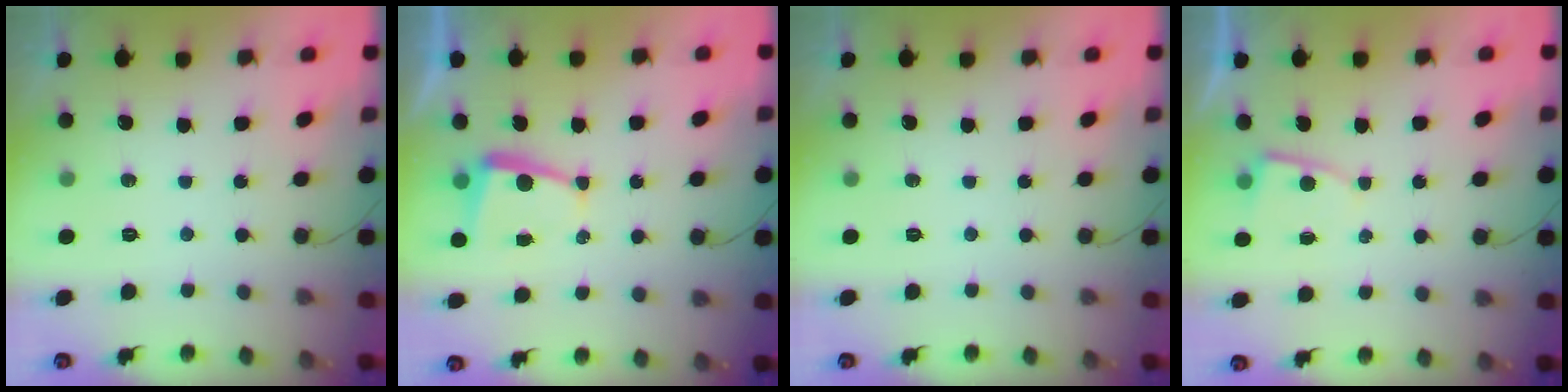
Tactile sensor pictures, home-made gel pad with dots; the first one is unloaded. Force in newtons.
{"total": 4.8, "press": 4.8, "slide": 0.6}
{"total": 0.0}
{"total": 3.5, "press": 3.4, "slide": 0.4}